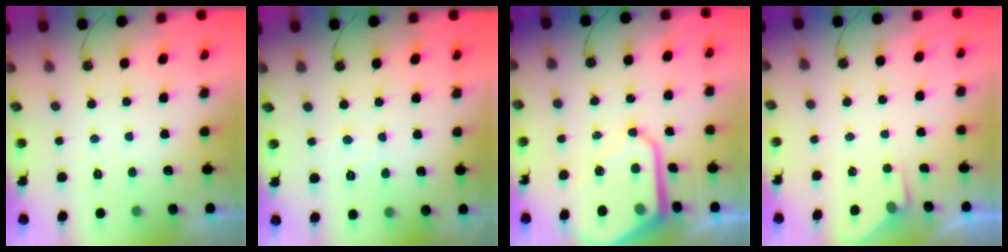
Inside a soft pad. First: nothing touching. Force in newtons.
{"total": 4.3, "press": 4.2, "slide": 0.7}
{"total": 15.0, "press": 14.9, "slide": 1.3}
{"total": 2.8, "press": 2.8, "slide": 0.4}